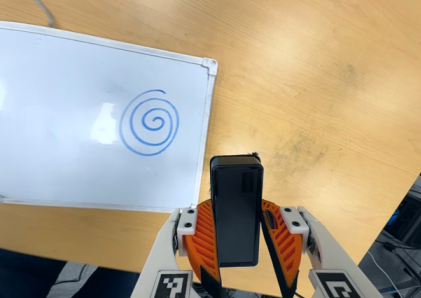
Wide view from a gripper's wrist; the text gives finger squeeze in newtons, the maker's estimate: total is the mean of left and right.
{"total": 6.3, "left": 6.4, "right": 6.1}